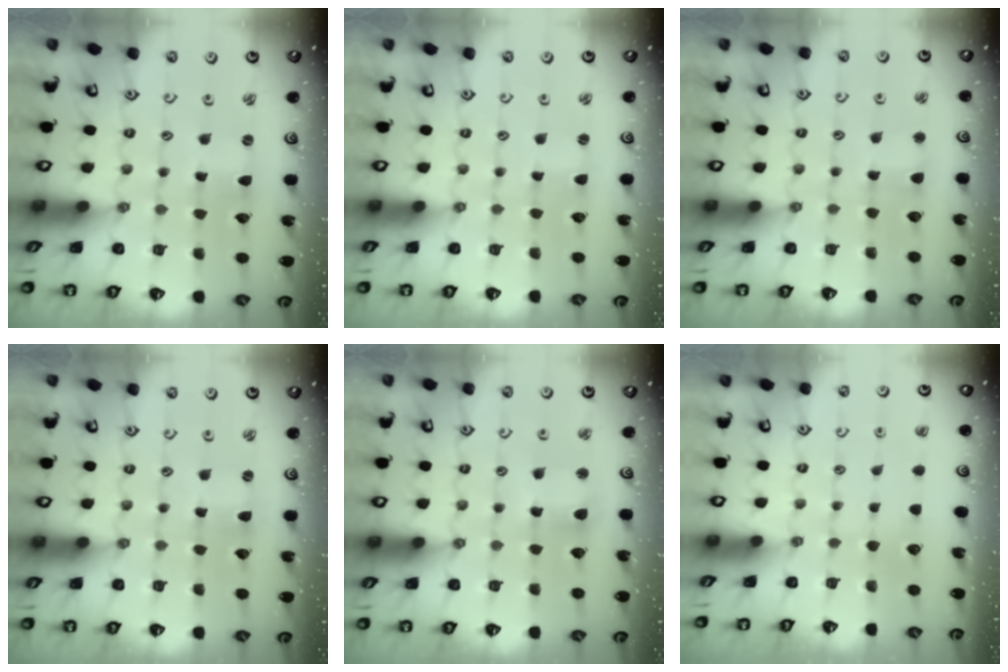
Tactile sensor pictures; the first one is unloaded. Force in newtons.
{"total": 0.0}
{"total": 2.6, "press": 2.6, "slide": 0.3}
{"total": 0.0}
{"total": 5.2, "press": 5.1, "slide": 0.7}
{"total": 0.0}